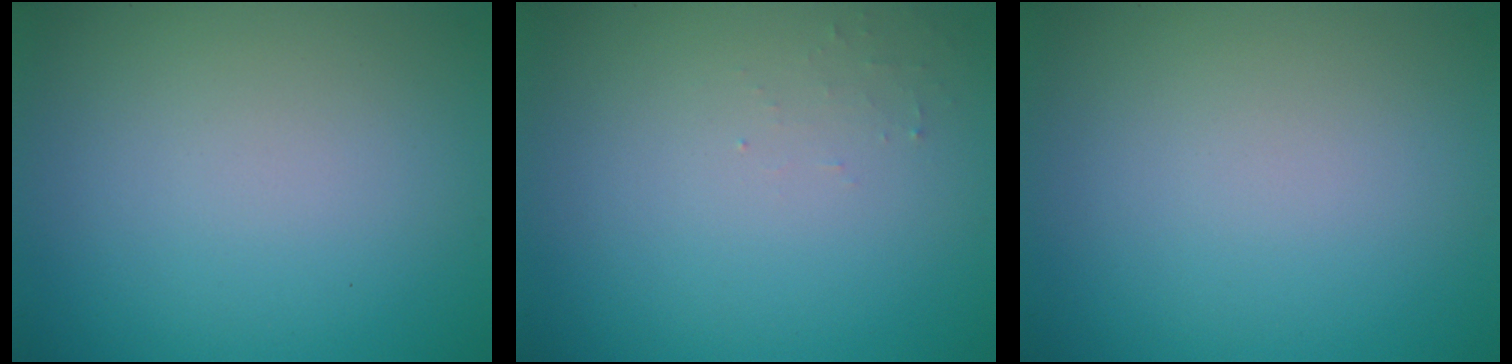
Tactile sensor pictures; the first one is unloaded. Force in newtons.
{"total": 0.7, "press": 0.7, "slide": 0.2}
{"total": 0.0}